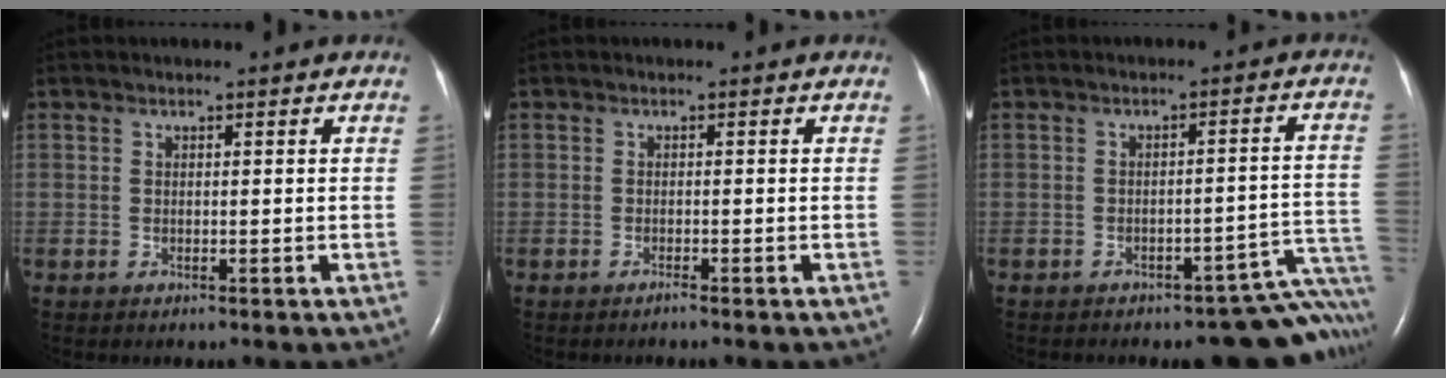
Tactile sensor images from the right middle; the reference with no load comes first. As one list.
[{"total": 0.6, "force": [-0.5, -0.1, 0.2], "torque": [-0.009, 0.000, -0.009]}, {"total": 10.9, "force": [-10.2, 1.9, 3.4], "torque": [-0.001, 0.042, -0.117]}]